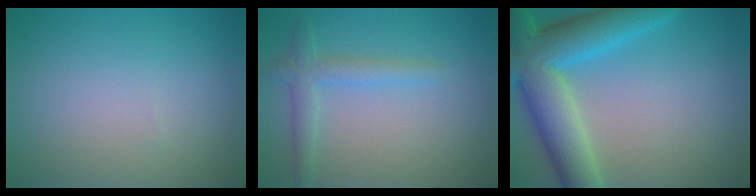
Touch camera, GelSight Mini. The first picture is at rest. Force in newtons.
{"total": 2.4, "press": 2.4, "slide": 0.1}
{"total": 9.6, "press": 9.6, "slide": 0.5}